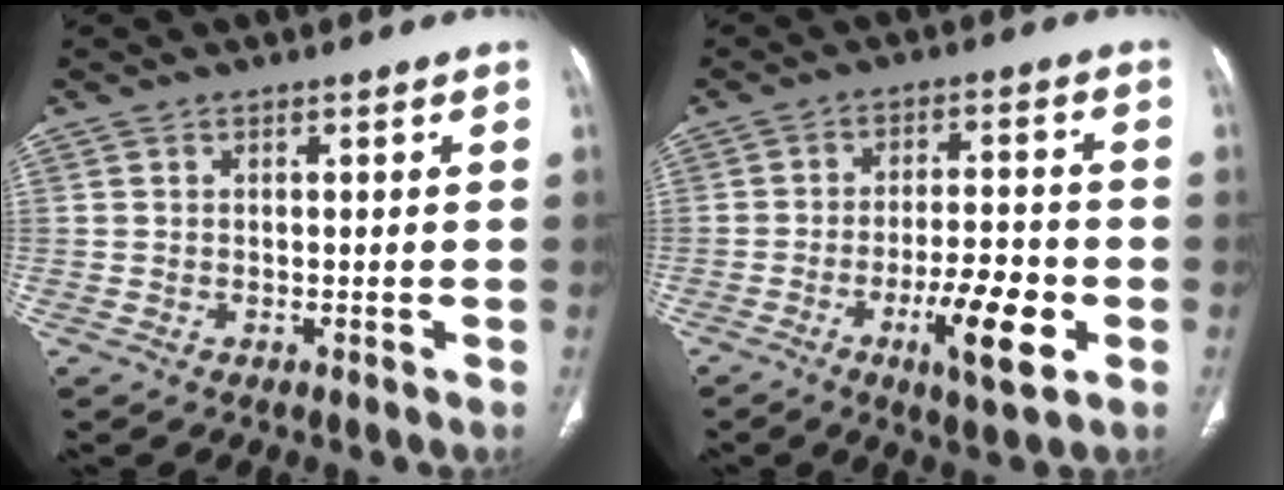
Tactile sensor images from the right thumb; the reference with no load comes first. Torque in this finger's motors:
{"motor_torque": [0.00, 0.45, -0.21, 0.12, 0.06]}